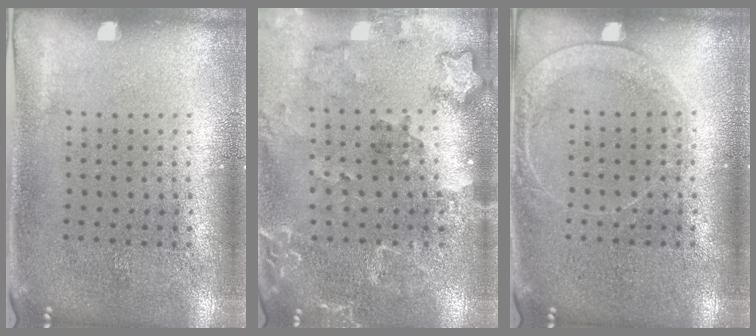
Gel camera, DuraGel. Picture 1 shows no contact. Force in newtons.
{"total": 1.8, "press": 1.7, "slide": 0.4}
{"total": 1.5, "press": 1.4, "slide": 0.4}